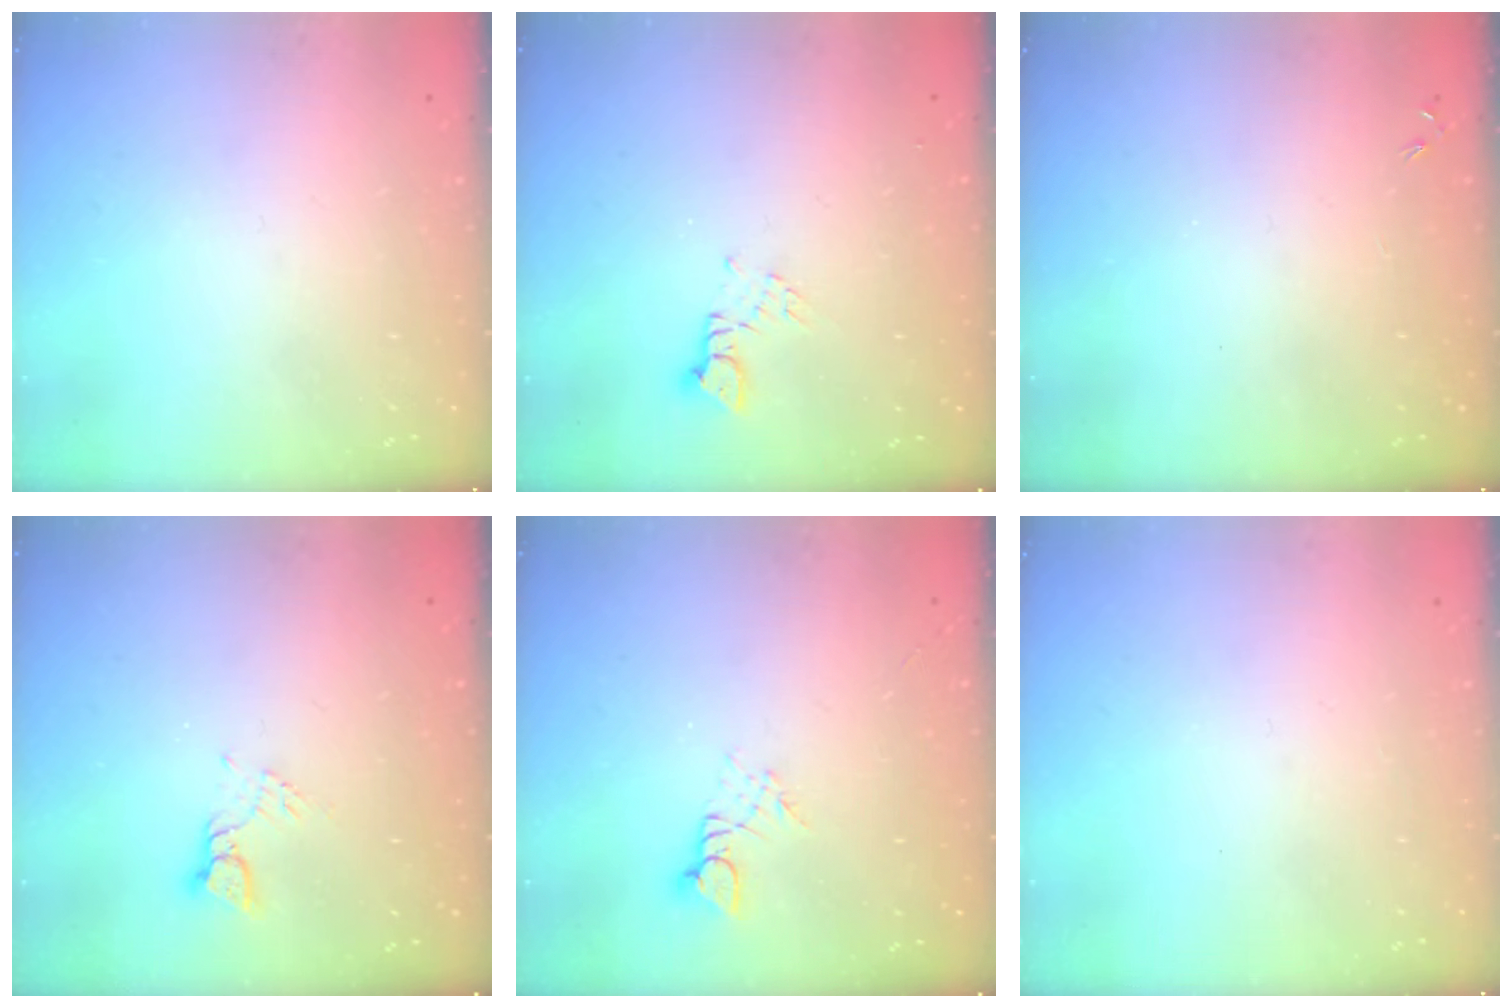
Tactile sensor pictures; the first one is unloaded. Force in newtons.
{"total": 2.3, "press": 2.3, "slide": 0.2}
{"total": 0.0}
{"total": 3.4, "press": 3.4, "slide": 0.4}
{"total": 2.7, "press": 2.7, "slide": 0.3}
{"total": 0.0}